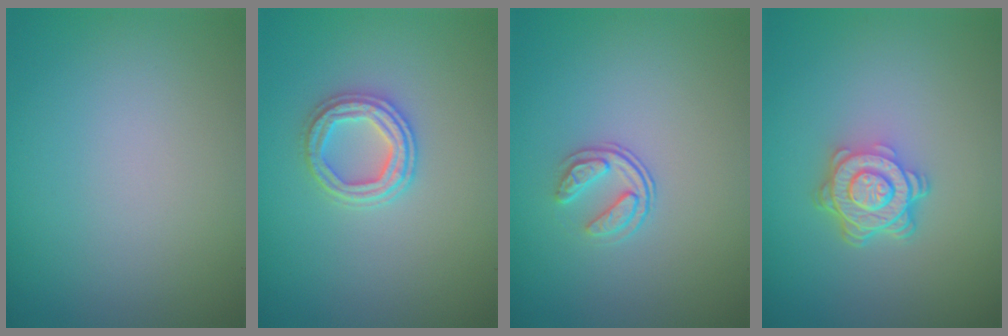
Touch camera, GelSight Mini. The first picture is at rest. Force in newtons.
{"total": 2.8, "press": 2.7, "slide": 0.8}
{"total": 1.9, "press": 1.3, "slide": 1.4}
{"total": 4.7, "press": 3.4, "slide": 3.2}